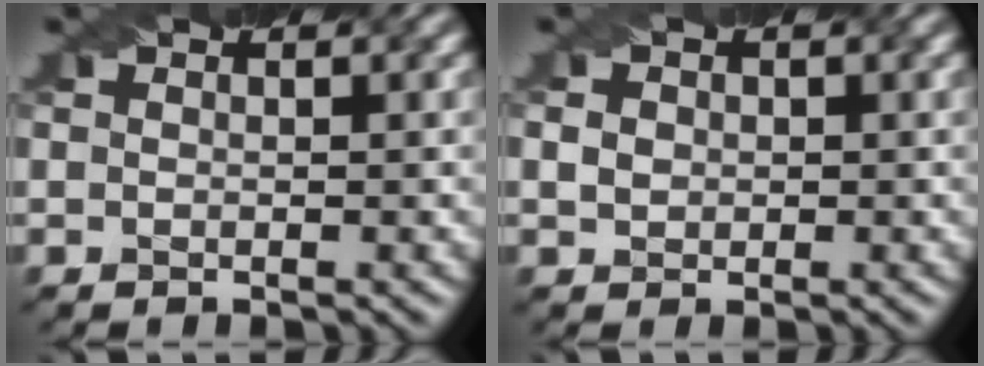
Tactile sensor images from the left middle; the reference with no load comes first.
{"total": 1.3, "force": [-0.1, 1.1, 0.6], "torque": [-0.013, 0.003, -0.001]}